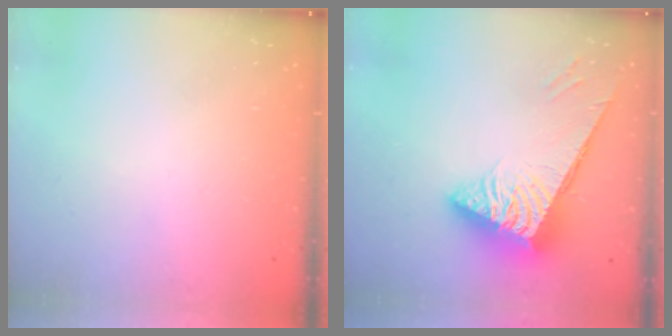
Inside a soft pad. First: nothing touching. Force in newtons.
{"total": 8.2, "press": 8.1, "slide": 1.1}